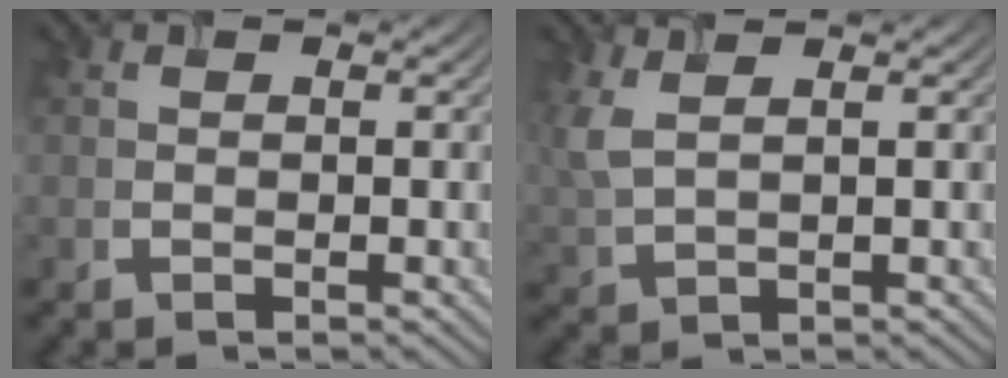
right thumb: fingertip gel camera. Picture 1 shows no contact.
{"total": 3.9, "force": [1.7, 1.5, 3.2], "torque": [-0.096, 0.006, 0.038]}